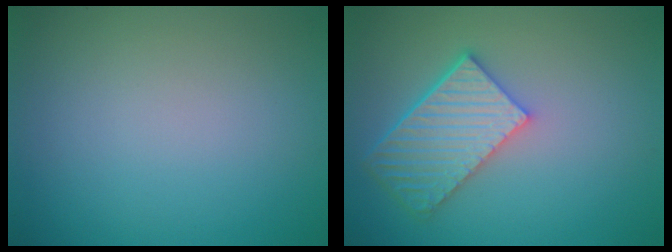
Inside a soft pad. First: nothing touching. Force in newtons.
{"total": 5.7, "press": 4.7, "slide": 3.3}